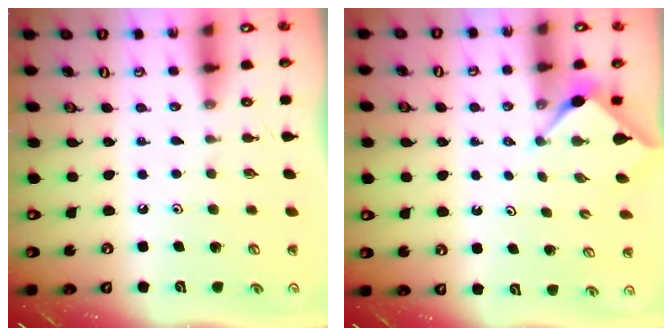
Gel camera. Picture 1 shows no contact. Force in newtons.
{"total": 3.0, "press": 3.0, "slide": 0.3}